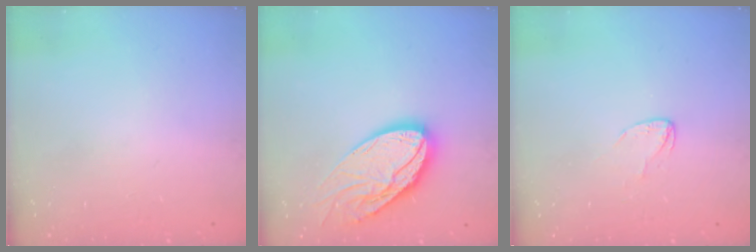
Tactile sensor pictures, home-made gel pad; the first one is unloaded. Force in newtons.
{"total": 17.3, "press": 17.2, "slide": 1.6}
{"total": 3.3, "press": 3.3, "slide": 0.2}